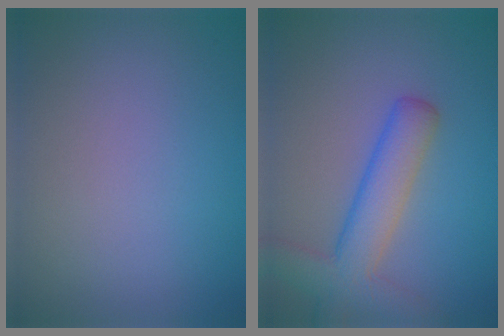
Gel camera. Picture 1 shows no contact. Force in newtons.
{"total": 5.3, "press": 5.3, "slide": 0.4}